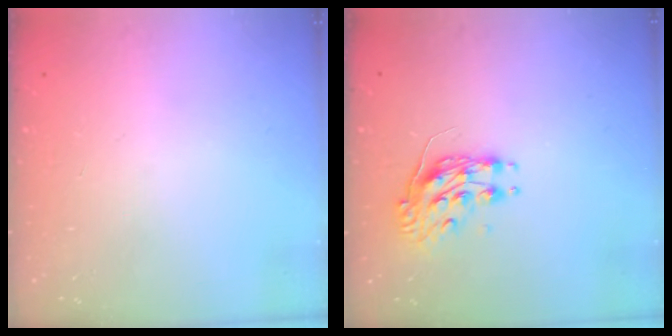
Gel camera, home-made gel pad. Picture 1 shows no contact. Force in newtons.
{"total": 8.2, "press": 8.2, "slide": 0.3}